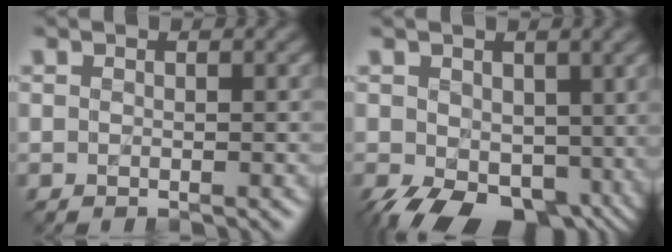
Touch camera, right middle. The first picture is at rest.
{"total": 9.6, "force": [-2.6, 6.1, 6.9], "torque": [-0.125, -0.034, -0.036]}